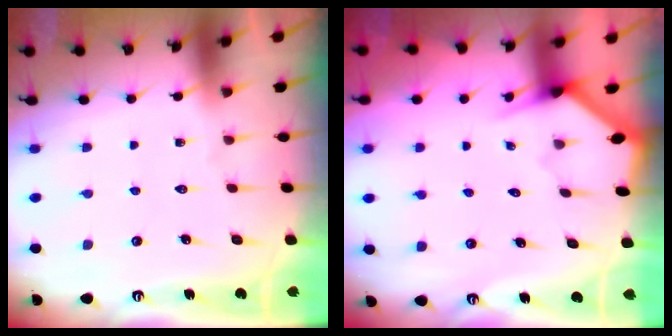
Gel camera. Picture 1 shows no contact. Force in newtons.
{"total": 2.9, "press": 2.9, "slide": 0.2}